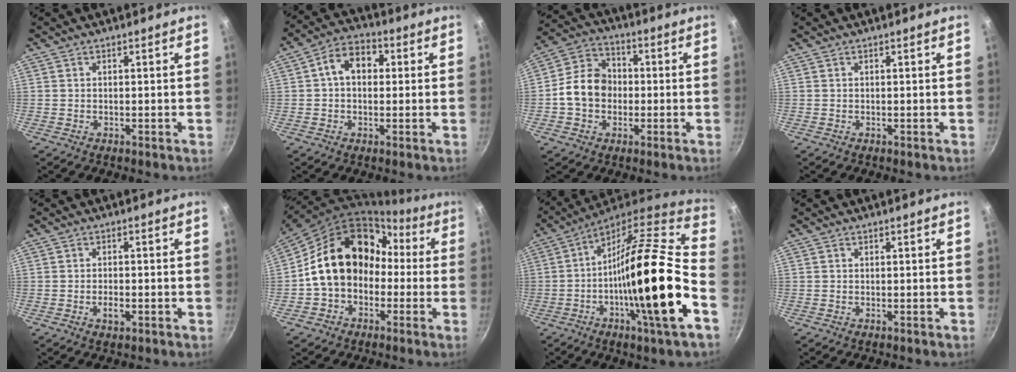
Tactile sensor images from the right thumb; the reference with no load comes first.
{"total": 8.3, "force": [1.3, 5.9, 5.6], "torque": [-0.061, 0.021, 0.005]}
{"total": 10.8, "force": [-1.1, 8.8, 6.2], "torque": [-0.082, 0.027, -0.036]}
{"total": 0.0}
{"total": 2.7, "force": [-0.9, 1.3, 2.1], "torque": [-0.037, 0.006, -0.016]}
{"total": 18.0, "force": [-0.2, 14.1, 11.1], "torque": [-0.154, 0.072, -0.008]}
{"total": 25.8, "force": [-6.8, 4.0, 24.6], "torque": [-0.354, 0.005, -0.125]}
{"total": 0.0}